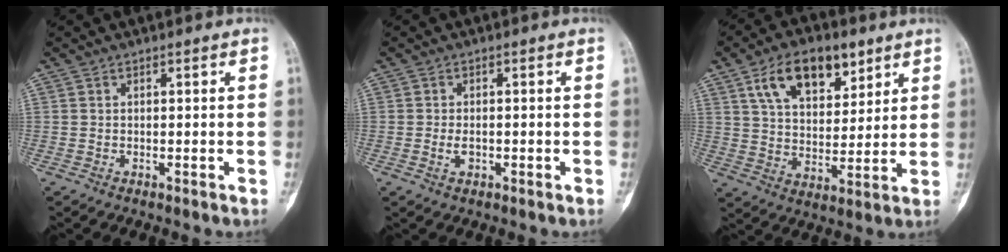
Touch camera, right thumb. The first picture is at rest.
{"total": 2.1, "force": [-0.5, 1.4, 1.5], "torque": [-0.028, 0.002, -0.009]}
{"total": 14.5, "force": [7.8, 7.9, 9.4], "torque": [-0.119, -0.029, 0.136]}